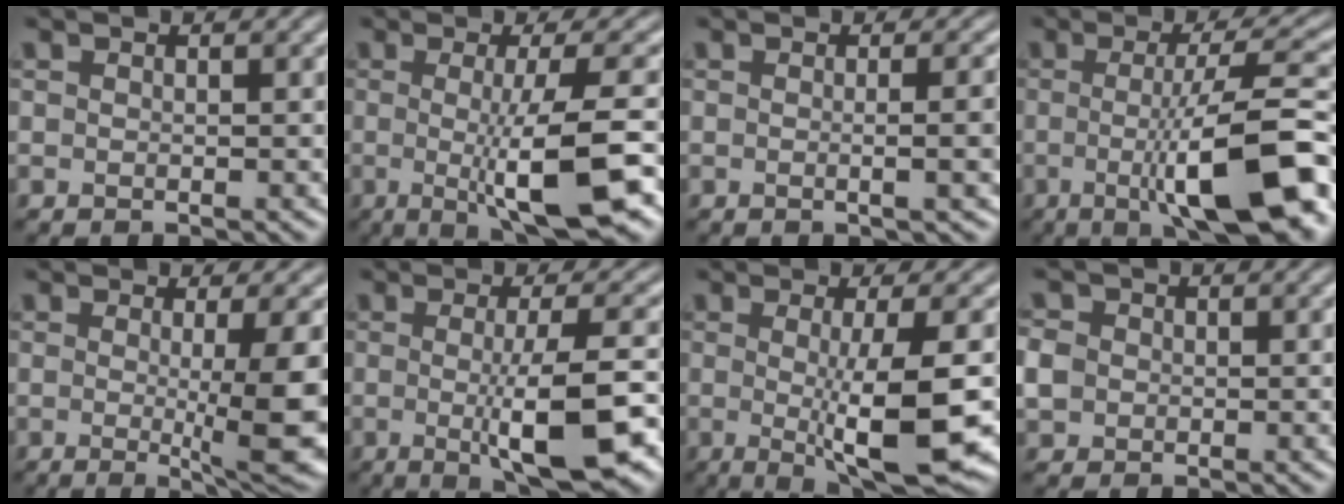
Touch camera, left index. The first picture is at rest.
{"total": 8.1, "force": [-1.0, 1.6, 7.9], "torque": [-0.109, -0.011, -0.015]}
{"total": 3.9, "force": [-0.2, 1.5, 3.6], "torque": [-0.023, 0.008, -0.009]}
{"total": 10.8, "force": [-2.7, 2.3, 10.2], "torque": [-0.137, 0.006, -0.051]}
{"total": 8.2, "force": [-0.6, 1.7, 8.0], "torque": [-0.107, -0.011, -0.007]}
{"total": 7.9, "force": [-1.3, 1.8, 7.6], "torque": [-0.112, -0.010, -0.018]}
{"total": 7.4, "force": [-0.8, 1.4, 7.2], "torque": [-0.107, -0.013, -0.009]}
{"total": 2.3, "force": [0.1, 2.2, 0.6], "torque": [-0.013, 0.008, 0.001]}